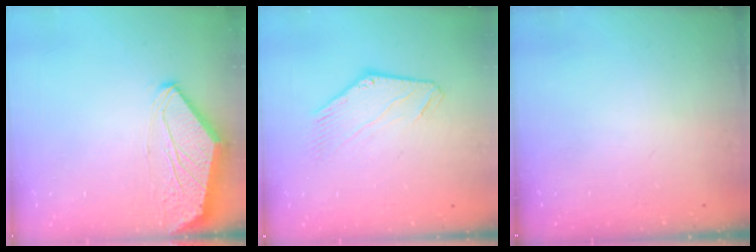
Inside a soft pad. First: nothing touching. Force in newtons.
{"total": 1.0, "press": 1.0, "slide": 0.2}
{"total": 0.0}